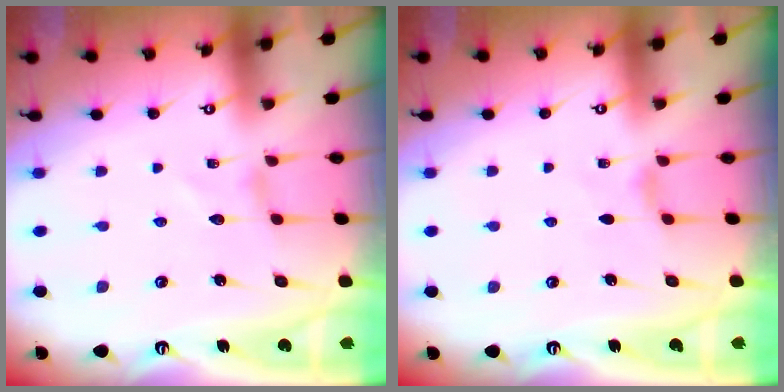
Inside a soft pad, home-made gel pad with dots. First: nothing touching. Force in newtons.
{"total": 1.8, "press": 1.7, "slide": 0.5}